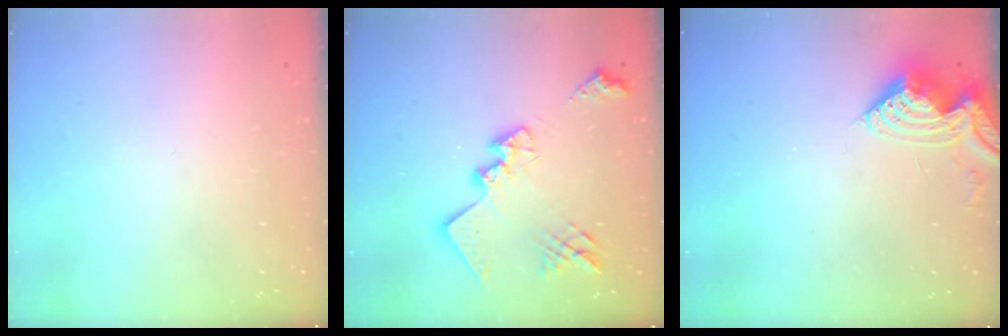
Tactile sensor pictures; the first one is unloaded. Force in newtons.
{"total": 19.6, "press": 19.6, "slide": 0.8}
{"total": 9.5, "press": 9.5, "slide": 1.0}